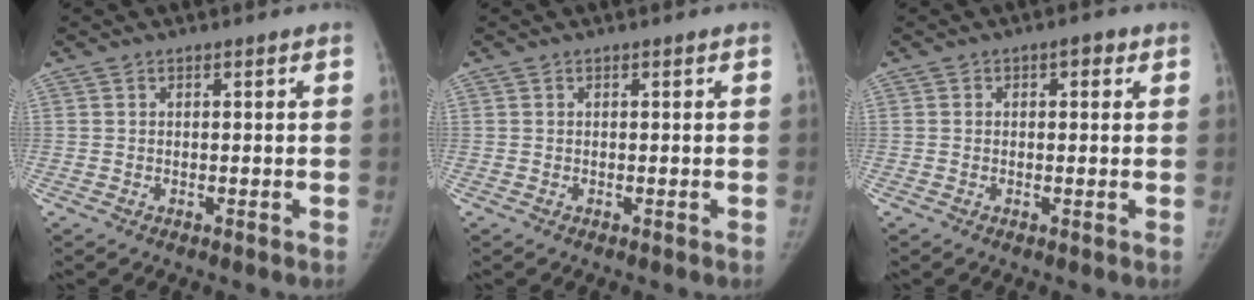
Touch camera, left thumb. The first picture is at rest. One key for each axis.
{"total": 0.0}
{"total": 2.2, "fx": 0.7, "fy": 1.3, "fz": 1.7, "tx": -0.009, "ty": 0.003, "tz": 0.003}